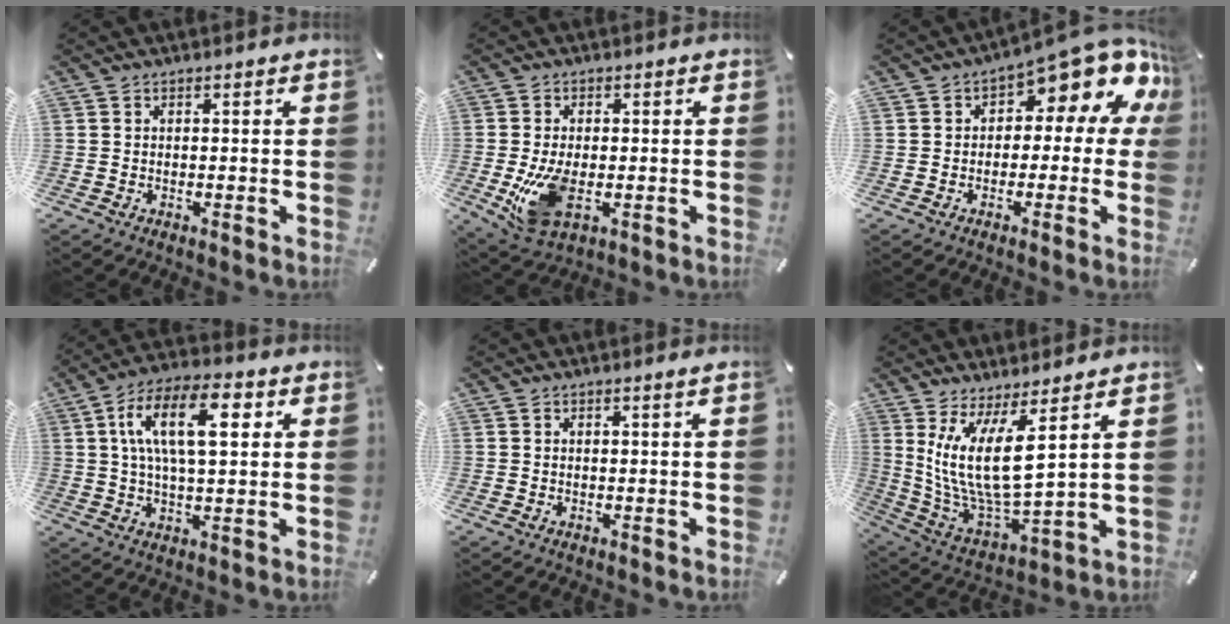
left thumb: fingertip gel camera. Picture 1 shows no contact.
{"total": 9.6, "force": [-1.1, 5.5, 7.8], "torque": [-0.164, -0.018, -0.019]}
{"total": 11.2, "force": [6.8, 4.2, 7.8], "torque": [-0.100, -0.066, 0.111]}
{"total": 14.8, "force": [4.4, 6.6, 12.4], "torque": [-0.223, 0.003, 0.070]}
{"total": 0.8, "force": [0.4, 0.0, 0.7], "torque": [-0.015, 0.001, 0.007]}
{"total": 14.7, "force": [5.6, 4.6, 12.7], "torque": [-0.286, -0.049, 0.096]}